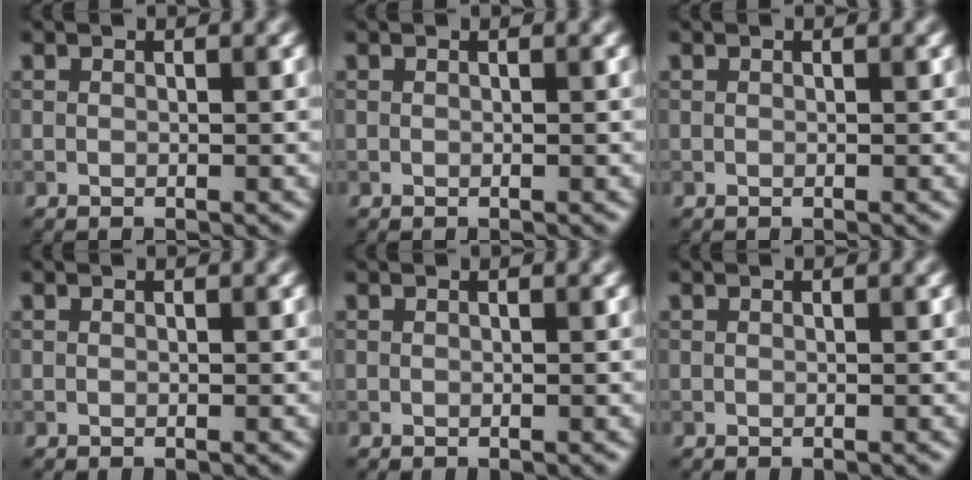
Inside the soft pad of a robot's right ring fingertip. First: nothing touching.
{"total": 0.0}
{"total": 0.0}
{"total": 0.0}
{"total": 0.0}
{"total": 0.0}